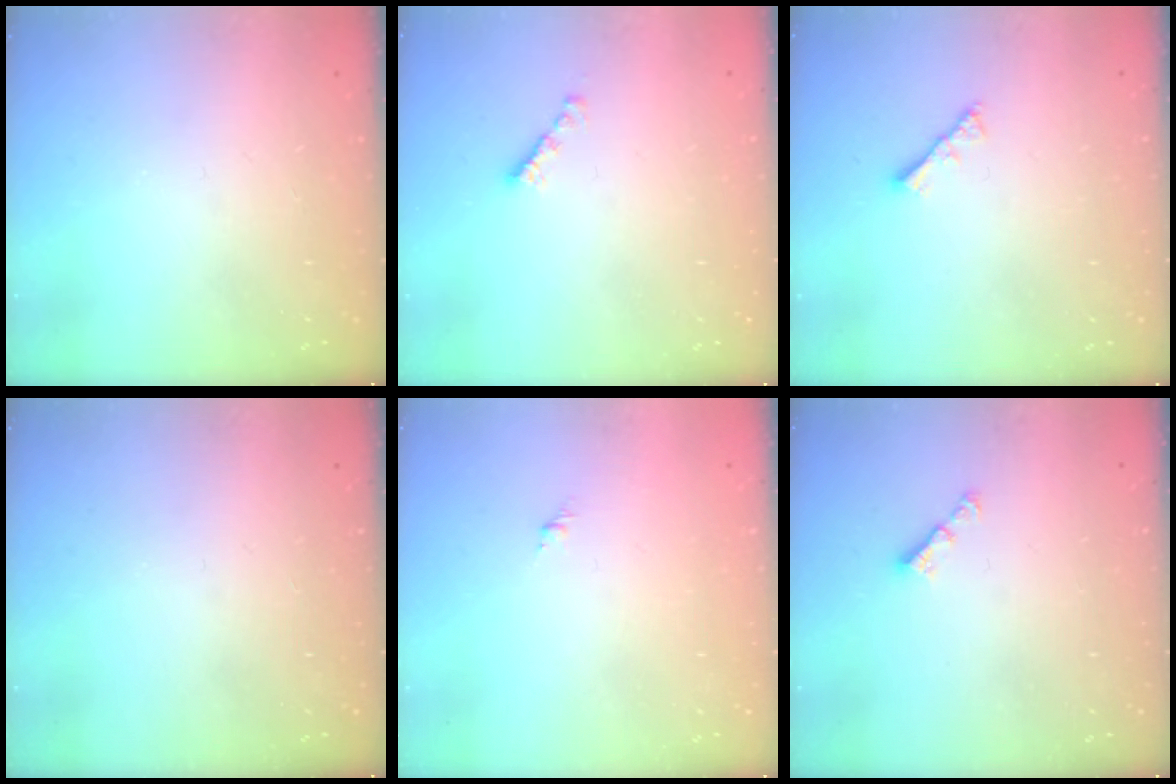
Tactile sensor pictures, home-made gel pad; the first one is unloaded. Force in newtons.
{"total": 2.1, "press": 2.1, "slide": 0.3}
{"total": 2.8, "press": 2.8, "slide": 0.6}
{"total": 0.0}
{"total": 1.3, "press": 1.2, "slide": 0.5}
{"total": 3.0, "press": 2.9, "slide": 0.5}